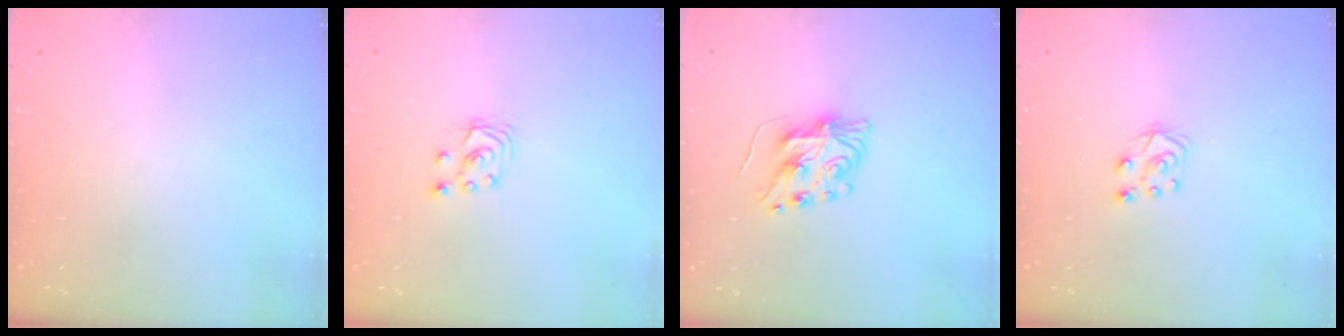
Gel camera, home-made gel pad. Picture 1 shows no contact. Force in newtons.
{"total": 3.5, "press": 3.5, "slide": 0.4}
{"total": 8.2, "press": 8.2, "slide": 0.7}
{"total": 5.7, "press": 5.7, "slide": 0.5}